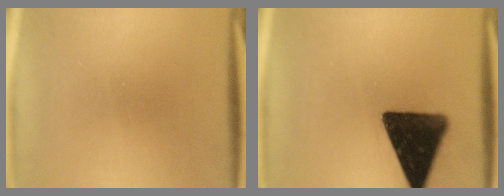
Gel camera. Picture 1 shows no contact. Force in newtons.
{"total": 15.9}